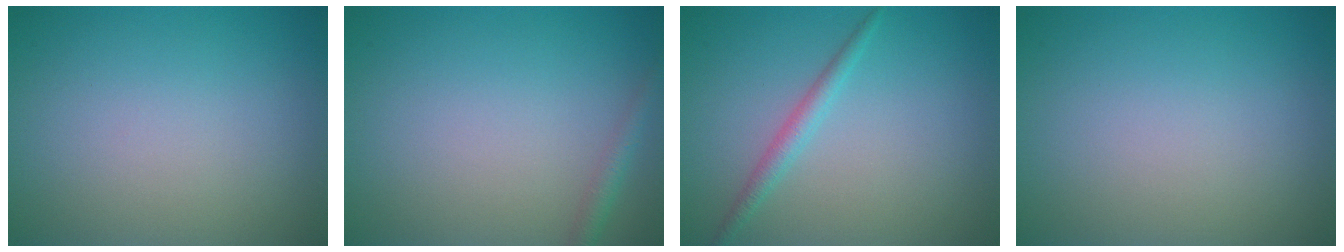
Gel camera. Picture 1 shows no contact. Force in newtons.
{"total": 1.4, "press": 1.4, "slide": 0.1}
{"total": 1.7, "press": 1.7, "slide": 0.1}
{"total": 0.0}